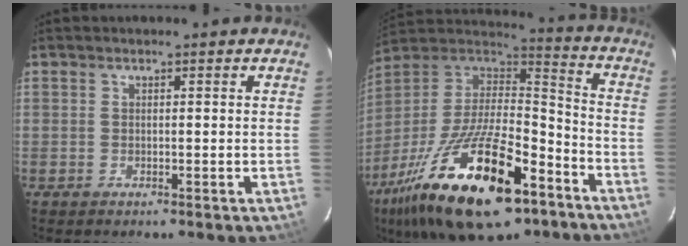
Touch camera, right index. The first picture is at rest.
{"total": 29.0, "force": [-16.1, 11.4, 21.3], "torque": [-0.406, -0.032, -0.264]}